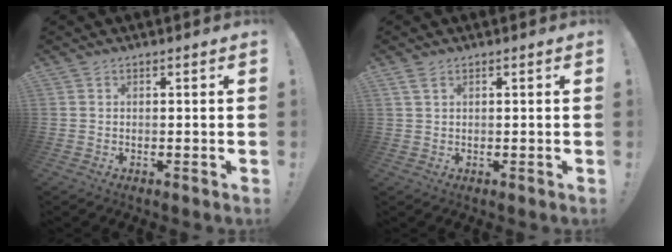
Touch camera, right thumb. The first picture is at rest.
{"total": 2.3, "force": [1.4, 1.0, 1.6], "torque": [-0.038, 0.003, 0.027]}